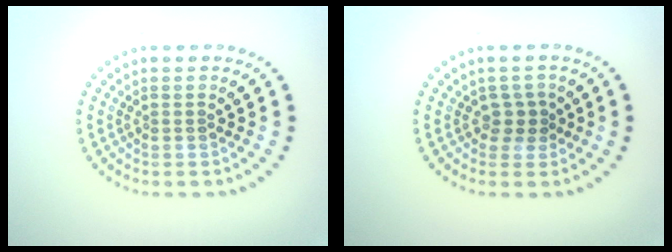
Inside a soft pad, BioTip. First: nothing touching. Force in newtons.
{"total": 1.7, "press": 1.4, "slide": 1.1}